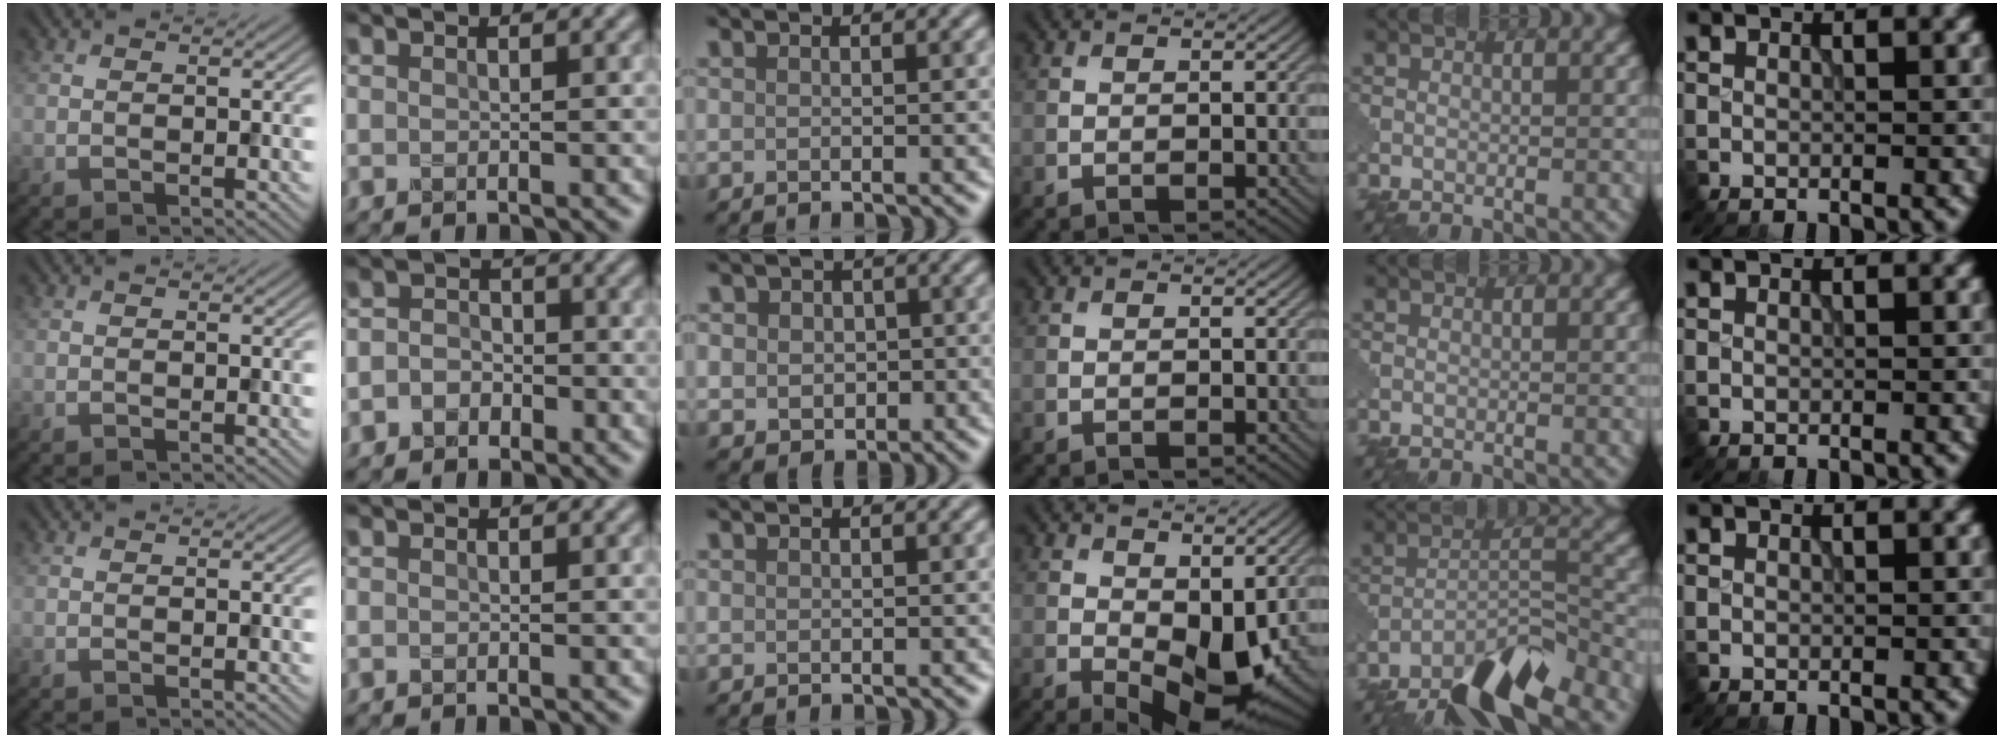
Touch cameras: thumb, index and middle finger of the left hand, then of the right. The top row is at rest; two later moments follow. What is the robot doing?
{"motion": "extract", "object": "pin"}